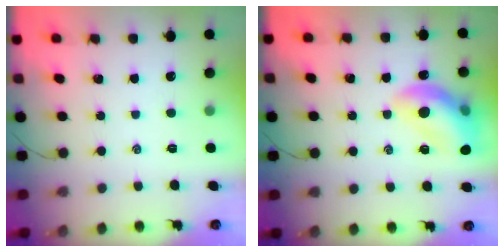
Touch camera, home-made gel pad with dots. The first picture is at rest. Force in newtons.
{"total": 14.6, "press": 14.5, "slide": 1.7}